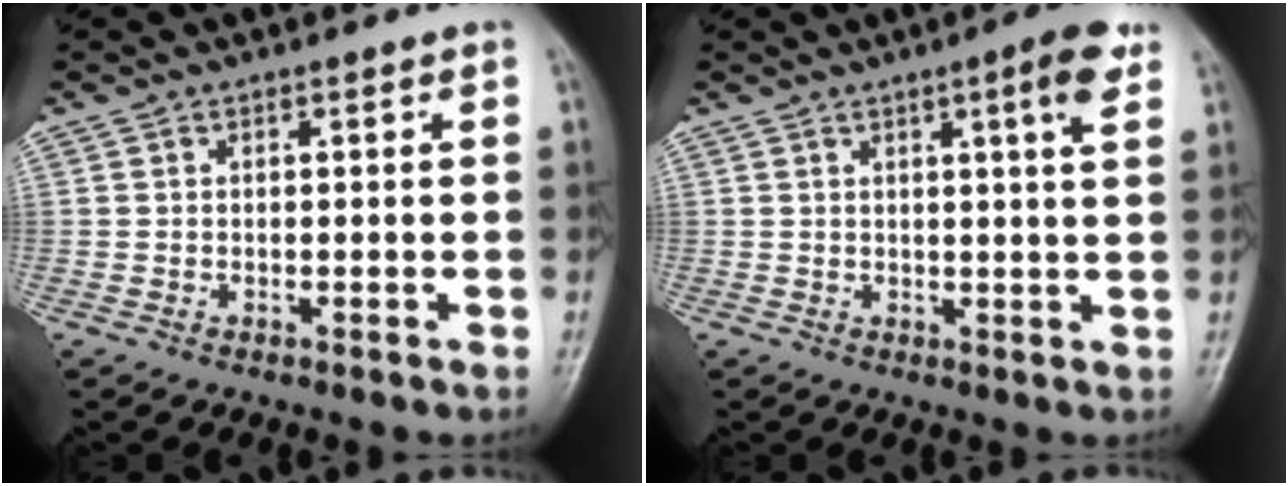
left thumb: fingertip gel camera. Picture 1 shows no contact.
{"total": 5.6, "force": [3.0, 0.6, 4.8], "torque": [-0.062, -0.011, 0.037]}